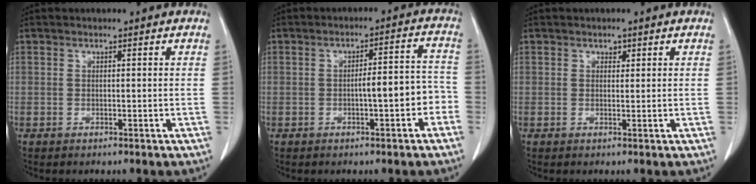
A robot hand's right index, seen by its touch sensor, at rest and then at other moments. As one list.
[{"total": 5.9, "force": [-2.0, 1.4, 5.4], "torque": [-0.073, 0.030, -0.023]}, {"total": 0.9, "force": [0.5, 0.6, 0.4], "torque": [-0.002, -0.002, 0.008]}]